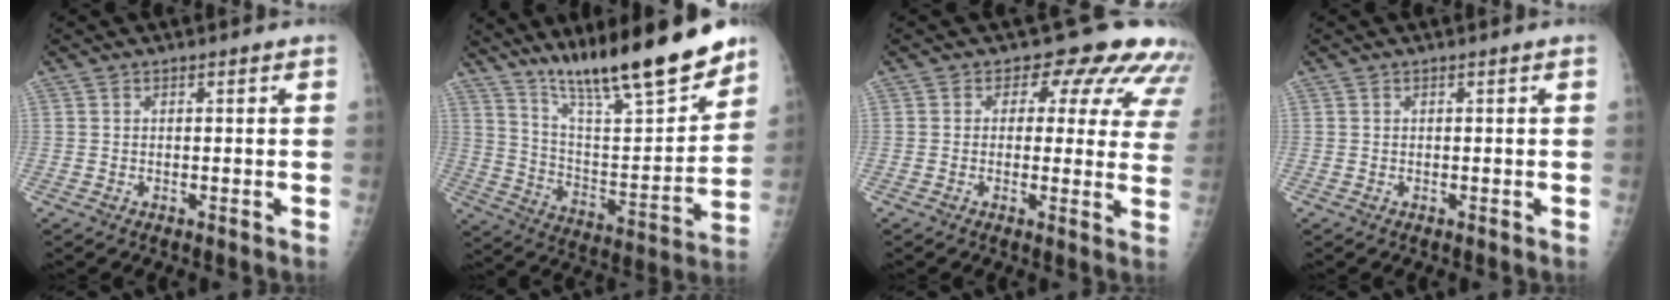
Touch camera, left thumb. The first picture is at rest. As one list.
[{"total": 22.6, "force": [17.2, 3.8, 14.2], "torque": [-0.203, -0.089, 0.292]}, {"total": 12.1, "force": [8.2, 6.8, 5.7], "torque": [-0.010, -0.026, 0.065]}, {"total": 0.0}]